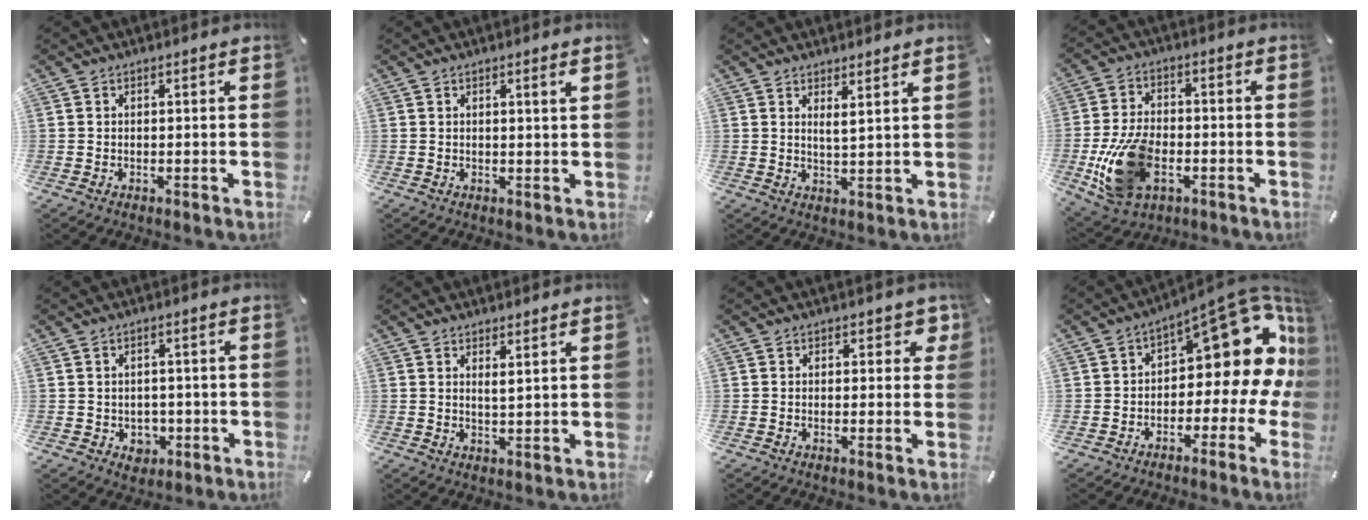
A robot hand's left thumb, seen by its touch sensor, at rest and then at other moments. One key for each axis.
{"total": 1.9, "fx": 0.7, "fy": 0.1, "fz": 1.8, "tx": -0.027, "ty": -0.005, "tz": 0.010}
{"total": 3.0, "fx": 2.3, "fy": -0.2, "fz": 1.9, "tx": -0.034, "ty": -0.011, "tz": 0.039}
{"total": 15.4, "fx": -4.4, "fy": 9.9, "fz": 11.0, "tx": -0.239, "ty": 0.007, "tz": -0.076}
{"total": 3.9, "fx": -0.9, "fy": 3.4, "fz": 1.7, "tx": -0.012, "ty": -0.001, "tz": -0.018}
{"total": 2.3, "fx": 1.9, "fy": -0.2, "fz": 1.4, "tx": -0.022, "ty": -0.009, "tz": 0.032}
{"total": 2.8, "fx": 1.1, "fy": 1.7, "fz": 1.9, "tx": -0.008, "ty": -0.006, "tz": 0.012}
{"total": 15.6, "fx": 6.8, "fy": 7.8, "fz": 11.7, "tx": -0.143, "ty": -0.063, "tz": 0.108}